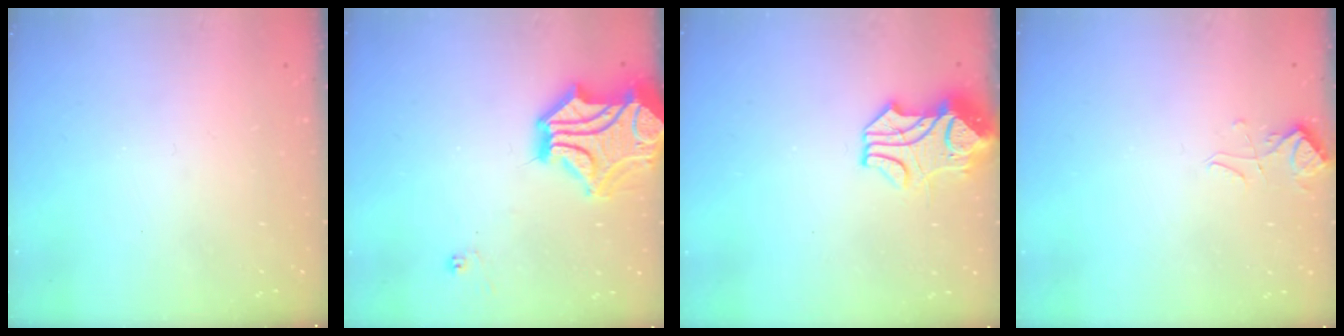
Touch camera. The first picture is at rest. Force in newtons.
{"total": 10.1, "press": 9.7, "slide": 2.6}
{"total": 2.2, "press": 1.9, "slide": 1.1}
{"total": 2.8, "press": 2.8, "slide": 0.5}